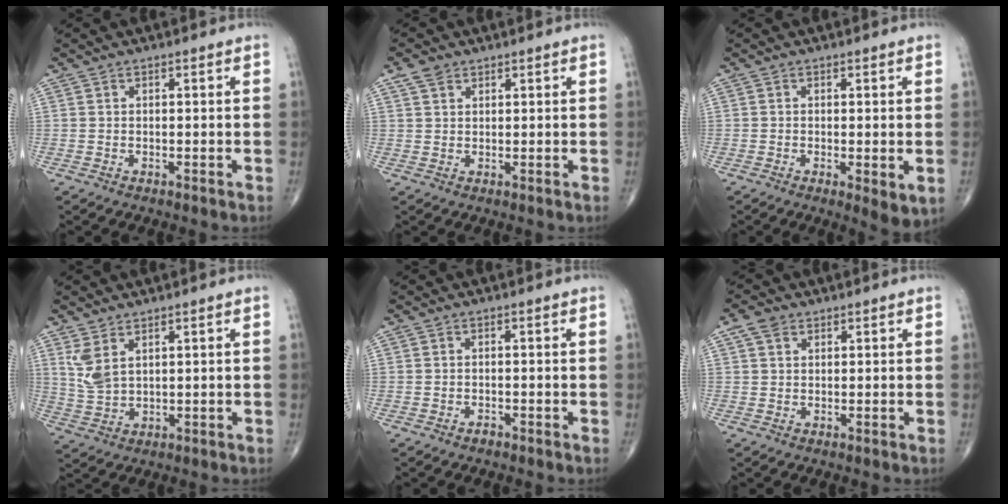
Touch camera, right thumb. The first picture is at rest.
{"total": 2.6, "force": [1.7, 1.6, 1.2], "torque": [-0.022, 0.003, 0.034]}
{"total": 4.2, "force": [-0.7, 1.2, 4.0], "torque": [-0.064, -0.015, -0.012]}
{"total": 5.1, "force": [2.6, 2.3, 3.7], "torque": [-0.078, -0.010, 0.065]}
{"total": 0.7, "force": [-0.6, 0.3, 0.2], "torque": [-0.004, 0.001, -0.012]}
{"total": 2.9, "force": [1.6, 1.9, 1.5], "torque": [-0.026, 0.005, 0.031]}